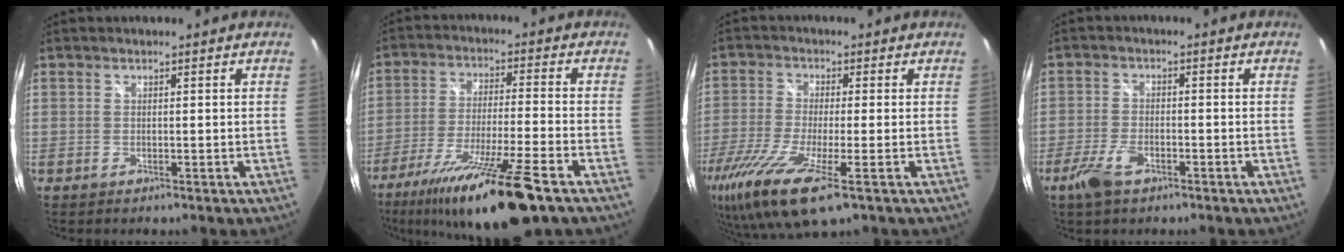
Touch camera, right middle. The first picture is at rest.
{"total": 19.1, "force": [-13.1, 1.3, 13.8], "torque": [-0.258, -0.044, -0.222]}
{"total": 15.5, "force": [-8.3, 2.9, 12.8], "torque": [-0.271, -0.062, -0.155]}
{"total": 5.8, "force": [-3.5, 2.6, 3.8], "torque": [-0.096, -0.007, -0.066]}